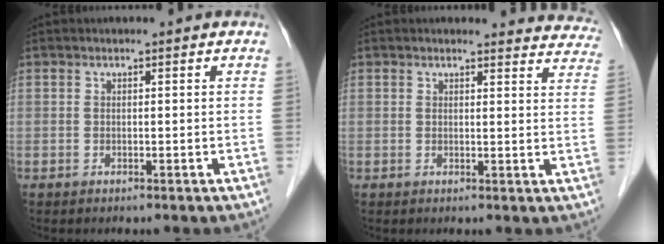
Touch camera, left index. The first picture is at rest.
{"total": 11.2, "force": [10.9, 2.1, 0.9], "torque": [0.033, -0.046, 0.079]}